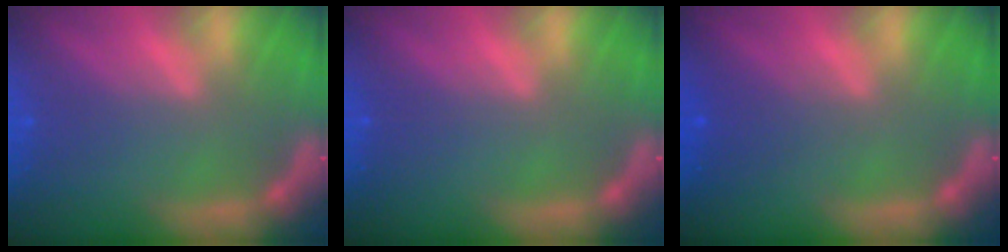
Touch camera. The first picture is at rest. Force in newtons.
{"total": 0.0}
{"total": 1.9}